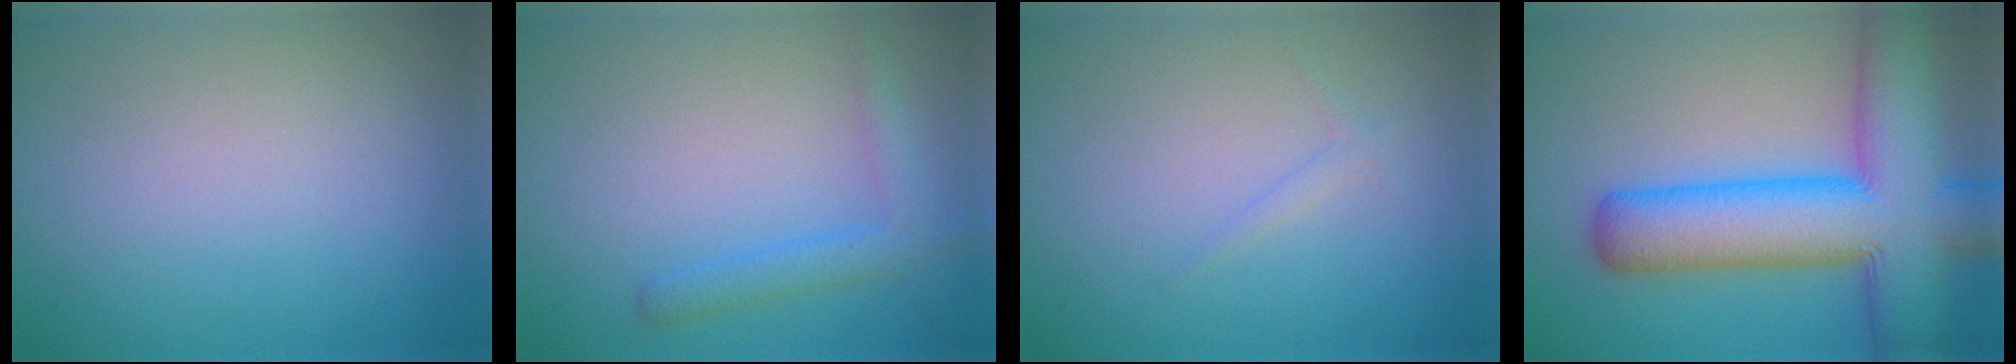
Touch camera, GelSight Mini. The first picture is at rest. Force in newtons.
{"total": 2.6, "press": 2.6, "slide": 0.1}
{"total": 0.8, "press": 0.8, "slide": 0.1}
{"total": 12.8, "press": 12.8, "slide": 0.5}